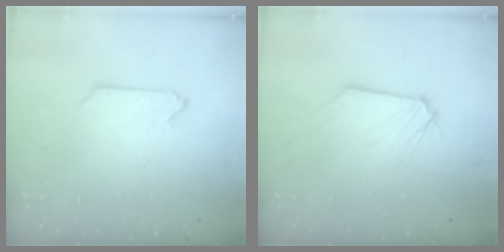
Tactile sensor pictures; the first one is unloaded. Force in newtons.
{"total": 1.0, "press": 1.0, "slide": 0.1}